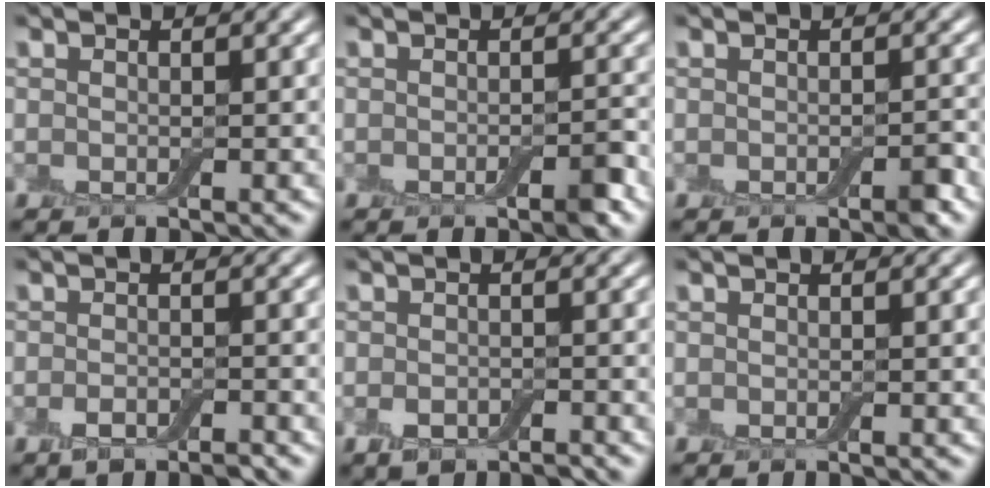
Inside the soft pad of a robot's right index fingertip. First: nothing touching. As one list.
[{"total": 1.9, "force": [-0.9, 0.5, 1.6], "torque": [-0.021, -0.001, -0.013]}, {"total": 1.2, "force": [-0.6, 0.4, 1.0], "torque": [-0.014, -0.001, -0.009]}, {"total": 2.1, "force": [-1.4, 0.8, 1.4], "torque": [-0.026, -0.002, -0.026]}, {"total": 2.3, "force": [-1.5, 1.1, 1.4], "torque": [-0.024, -0.002, -0.029]}, {"total": 0.0}]